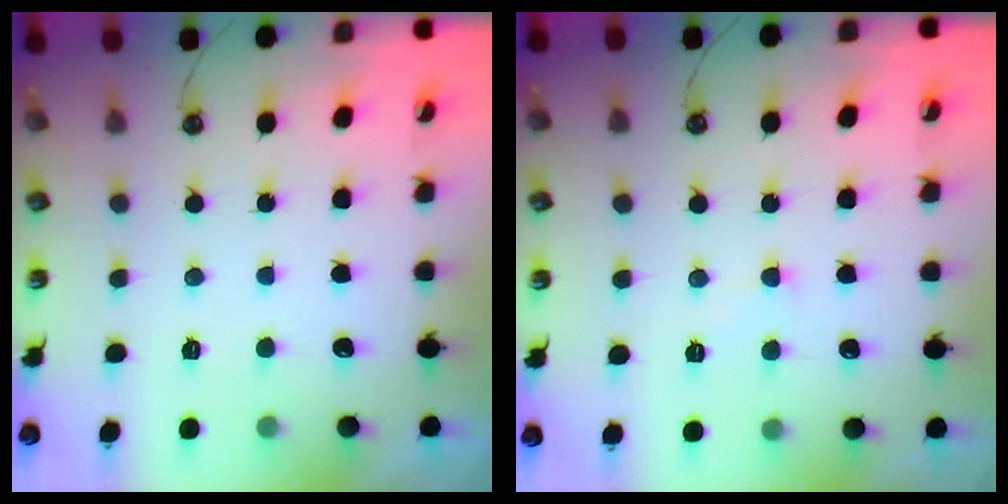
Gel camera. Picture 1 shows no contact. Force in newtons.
{"total": 2.4, "press": 2.4, "slide": 0.3}